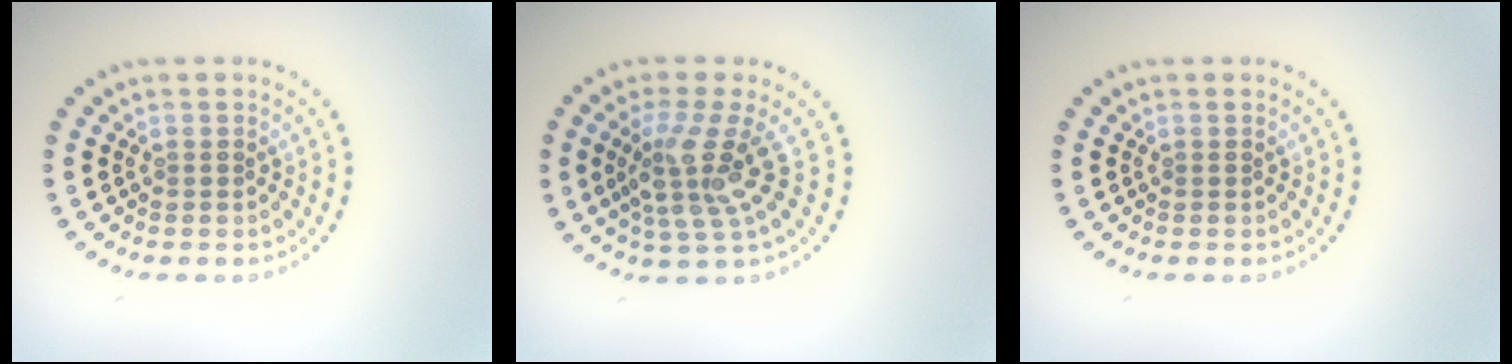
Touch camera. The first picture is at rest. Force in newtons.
{"total": 4.3, "press": 3.1, "slide": 3.0}
{"total": 0.0}